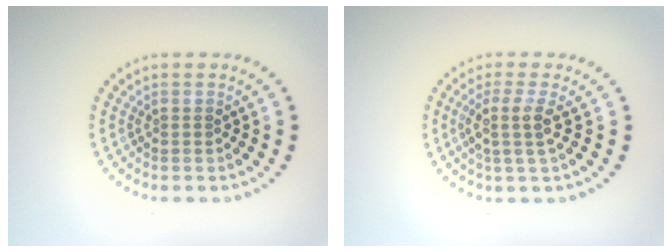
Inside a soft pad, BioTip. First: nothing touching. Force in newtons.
{"total": 2.4, "press": 1.9, "slide": 1.4}